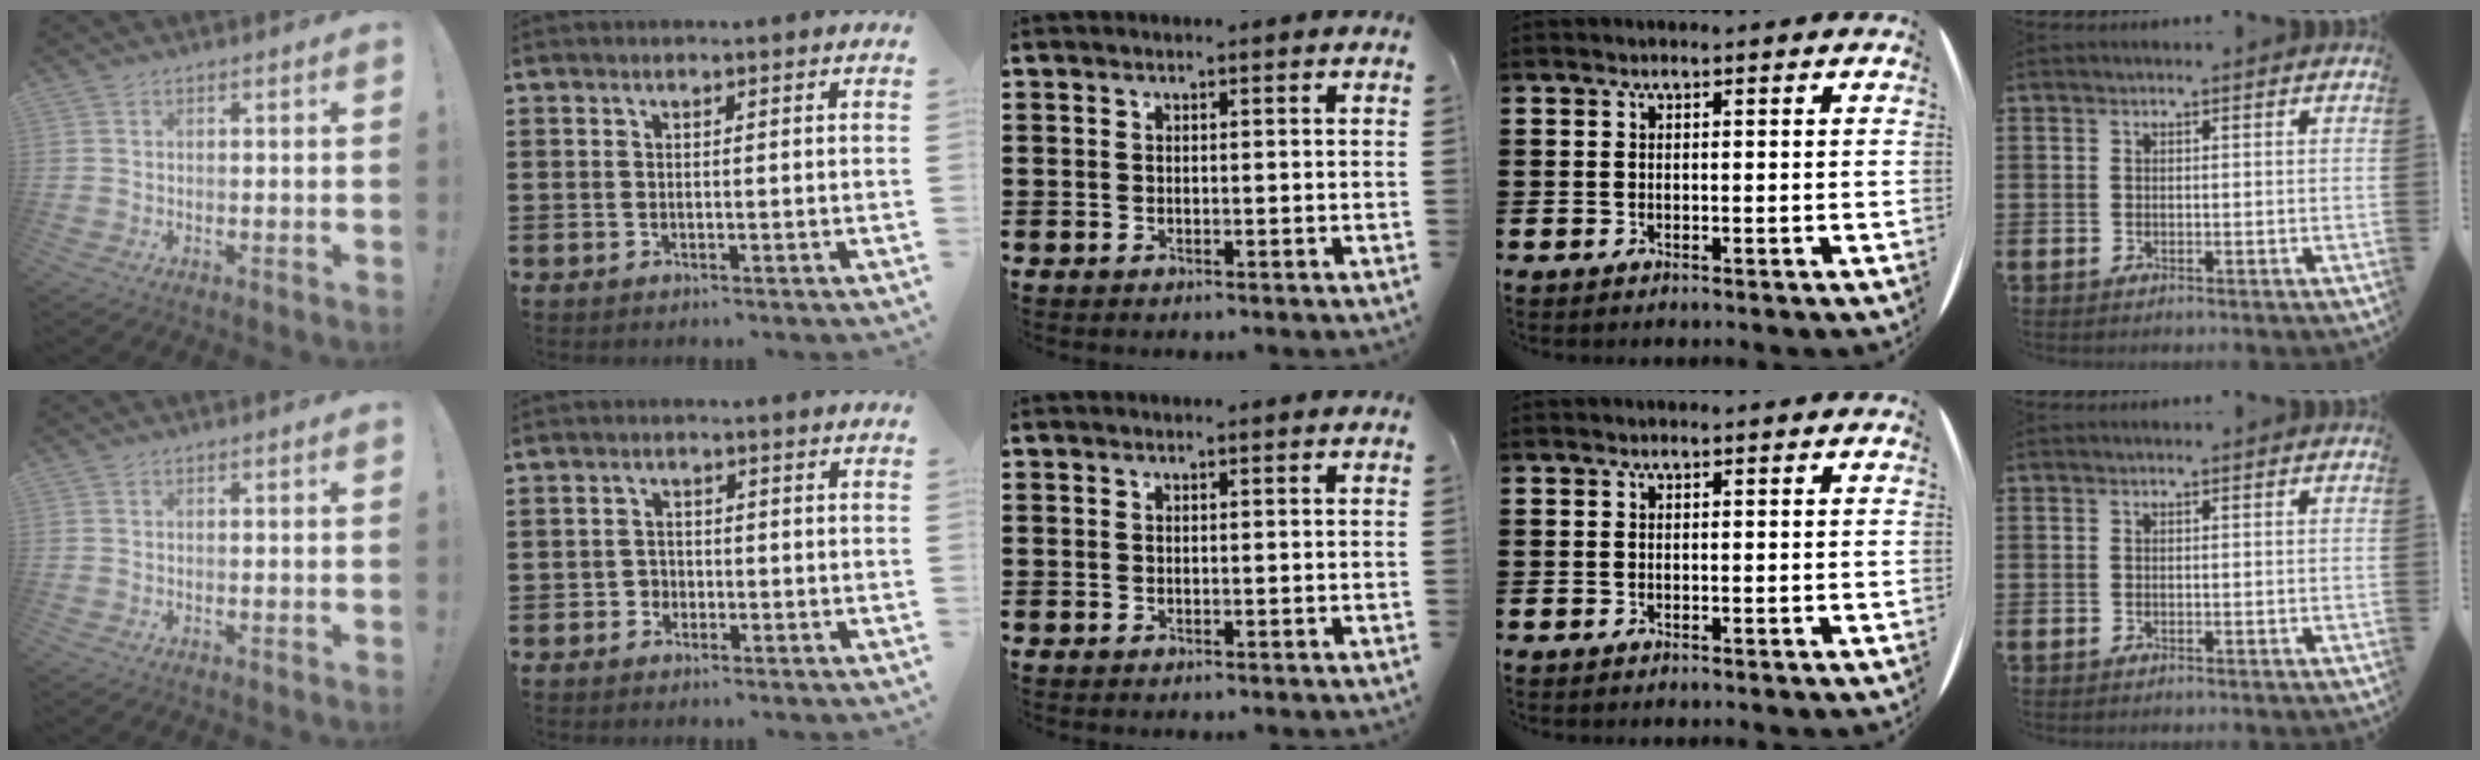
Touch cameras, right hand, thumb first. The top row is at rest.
{"index": {"total": 1.8, "force": [-0.9, 1.5, 0.3], "torque": [-0.012, 0.002, -0.022]}}